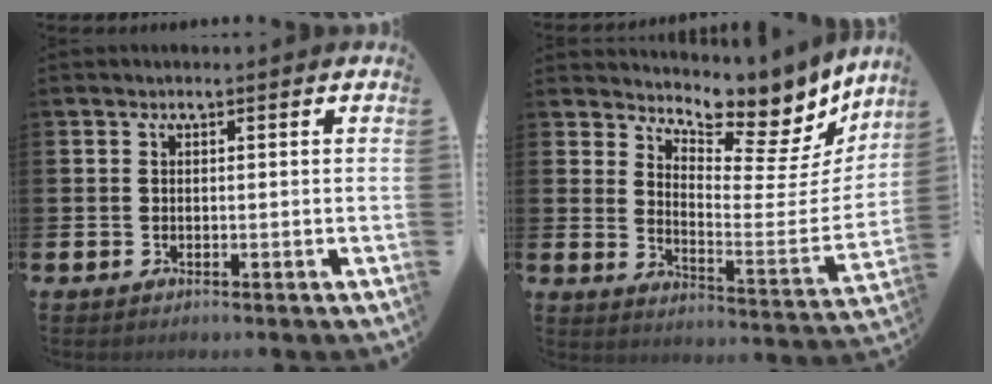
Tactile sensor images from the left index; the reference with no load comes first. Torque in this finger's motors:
{"motor_torque": [0.09, 0.09, 0.19, 0.00]}